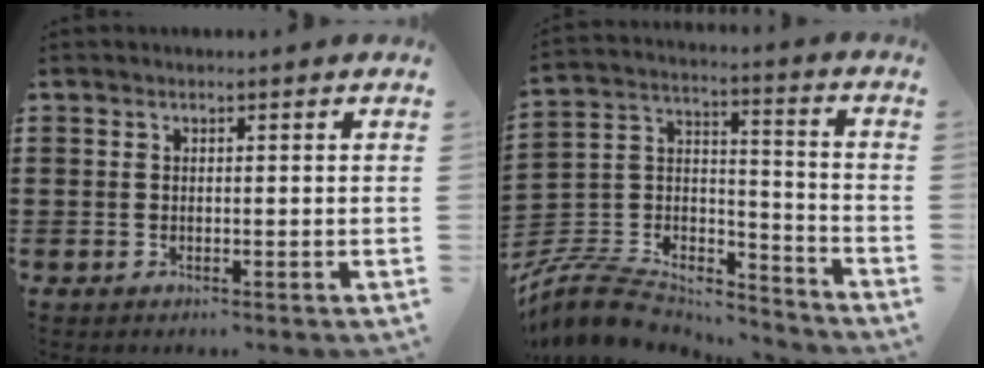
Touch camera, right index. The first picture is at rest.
{"total": 9.7, "force": [-8.5, 3.5, 3.2], "torque": [-0.083, 0.012, -0.169]}